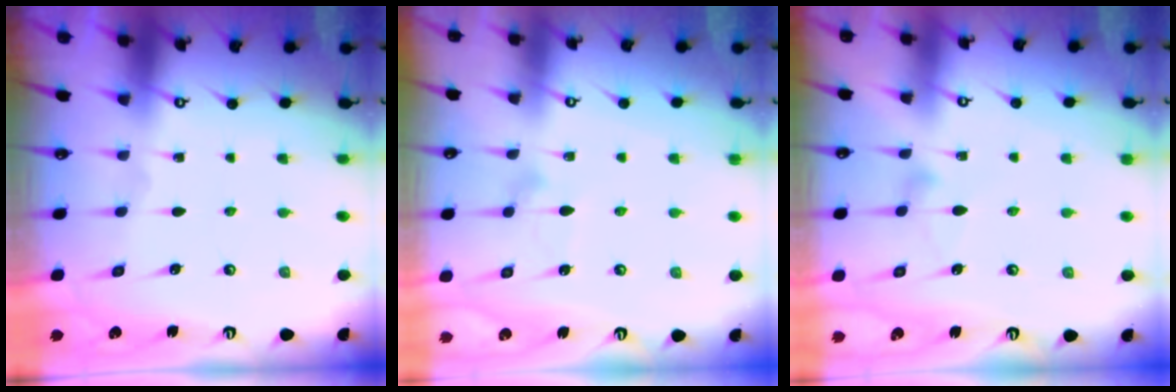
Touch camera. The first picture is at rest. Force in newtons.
{"total": 7.7, "press": 7.6, "slide": 0.4}
{"total": 9.0, "press": 8.9, "slide": 0.6}